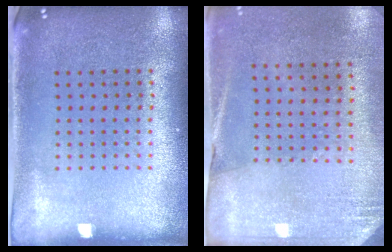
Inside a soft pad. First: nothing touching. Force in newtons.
{"total": 2.6, "press": 2.3, "slide": 1.2}